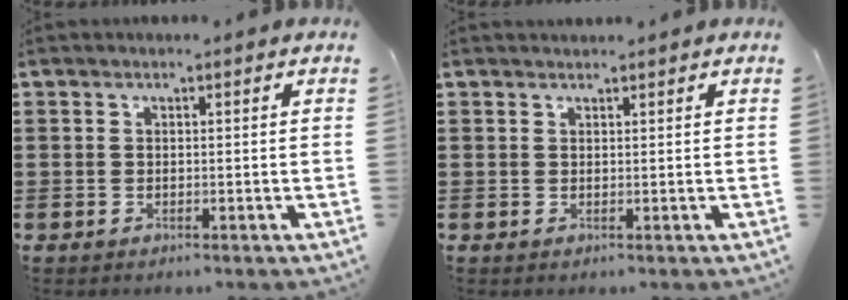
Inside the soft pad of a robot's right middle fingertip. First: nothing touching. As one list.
[{"total": 0.7, "force": [0.7, 0.0, 0.0], "torque": [-0.002, 0.000, 0.015]}]